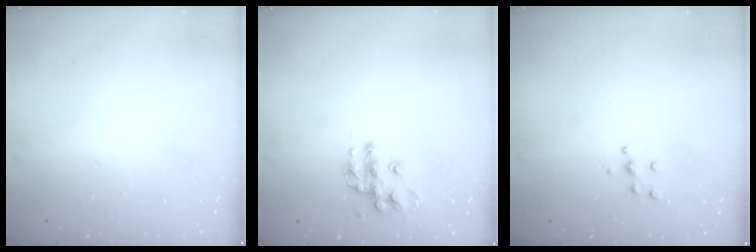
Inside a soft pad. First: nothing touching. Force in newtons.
{"total": 11.8, "press": 11.8, "slide": 0.6}
{"total": 5.0, "press": 5.0, "slide": 0.6}